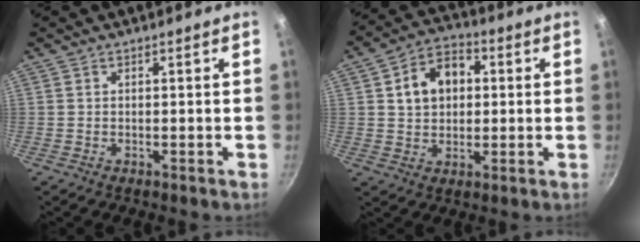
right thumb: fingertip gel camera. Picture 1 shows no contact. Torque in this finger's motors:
{"motor_torque": [-0.65, 1.05, 0.44, -0.43, 0.14]}